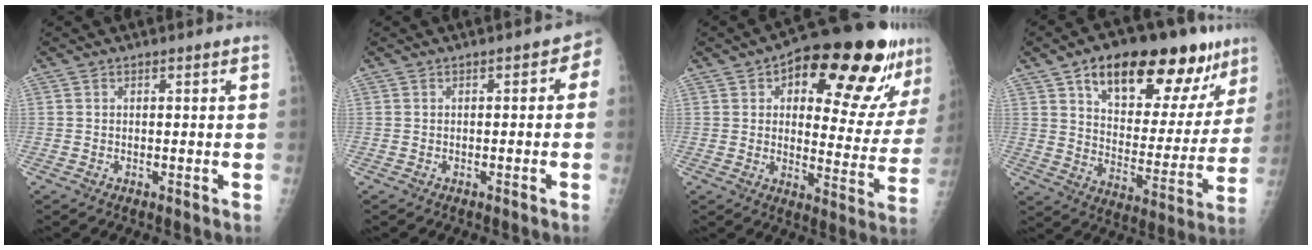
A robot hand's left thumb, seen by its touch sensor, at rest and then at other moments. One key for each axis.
{"total": 2.5, "fx": -0.7, "fy": 1.7, "fz": 1.6, "tx": 0.002, "ty": 0.022, "tz": -0.016}
{"total": 23.3, "fx": 12.6, "fy": 8.9, "fz": 17.5, "tx": -0.191, "ty": -0.022, "tz": 0.180}
{"total": 24.7, "fx": 14.7, "fy": 11.1, "fz": 16.5, "tx": -0.192, "ty": -0.032, "tz": 0.226}